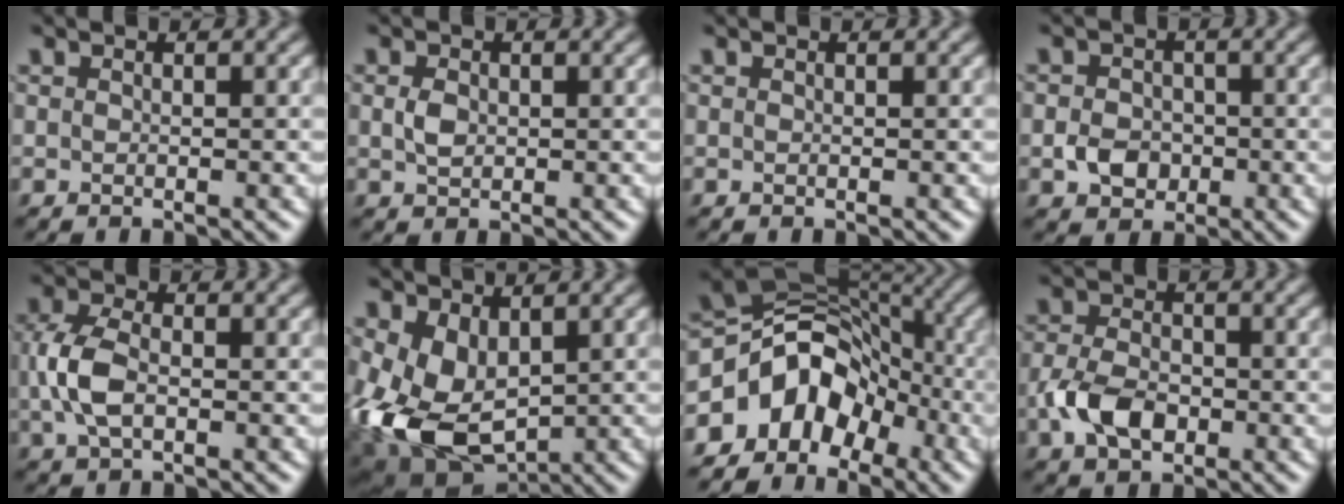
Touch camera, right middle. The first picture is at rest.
{"total": 1.5, "force": [0.1, 1.1, 1.0], "torque": [-0.025, 0.000, 0.003]}
{"total": 0.0}
{"total": 2.8, "force": [-0.8, 2.3, 1.3], "torque": [-0.020, -0.003, -0.019]}
{"total": 4.1, "force": [-0.4, 2.4, 3.3], "torque": [-0.081, 0.001, -0.010]}
{"total": 8.6, "force": [-0.9, 5.6, 6.4], "torque": [-0.157, -0.027, -0.007]}
{"total": 8.7, "force": [-4.1, 6.2, 4.4], "torque": [-0.061, 0.011, -0.087]}
{"total": 4.4, "force": [-1.4, 3.0, 2.9], "torque": [-0.066, -0.001, -0.034]}